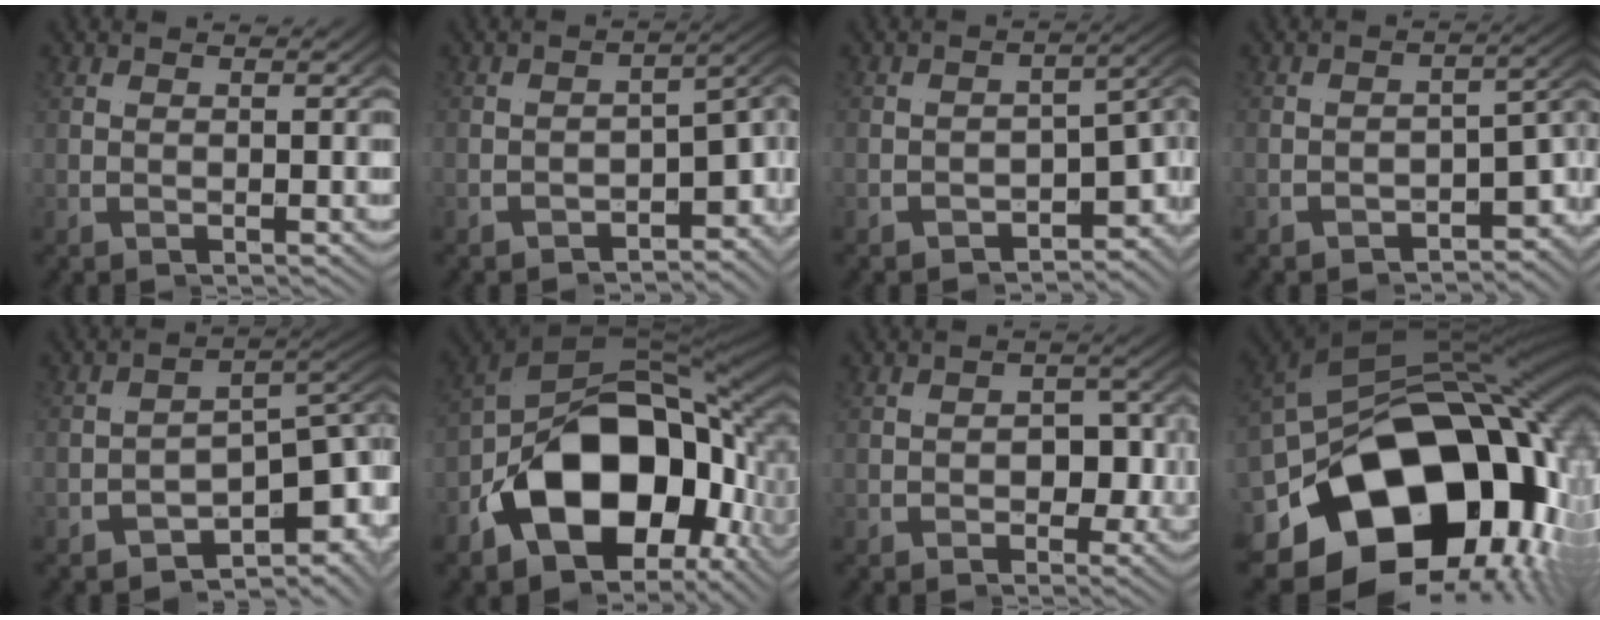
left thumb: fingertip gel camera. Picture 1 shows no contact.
{"total": 8.4, "force": [-2.6, 5.0, 6.2], "torque": [-0.091, -0.040, -0.021]}
{"total": 8.5, "force": [-2.2, 5.4, 6.2], "torque": [-0.088, -0.033, -0.022]}
{"total": 7.5, "force": [-2.4, 4.7, 5.4], "torque": [-0.081, -0.037, -0.023]}
{"total": 9.0, "force": [-3.1, 5.4, 6.5], "torque": [-0.103, -0.023, -0.040]}
{"total": 18.2, "force": [-4.5, 9.9, 14.6], "torque": [-0.294, -0.023, -0.064]}
{"total": 7.7, "force": [-1.5, 5.3, 5.4], "torque": [-0.072, -0.025, -0.014]}
{"total": 24.3, "force": [-1.6, 13.5, 20.1], "torque": [-0.347, -0.013, -0.029]}